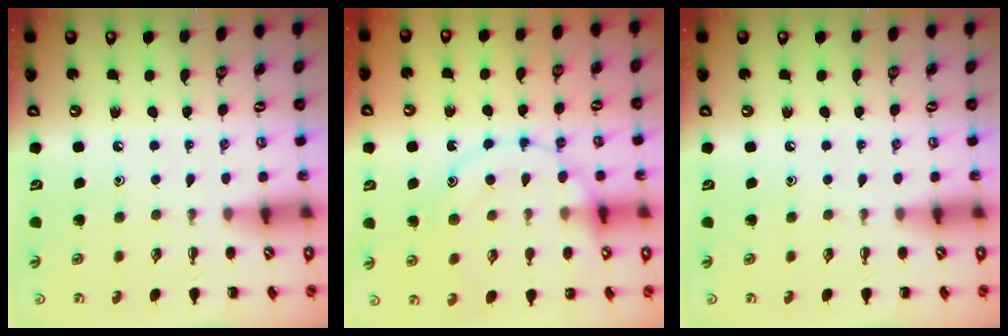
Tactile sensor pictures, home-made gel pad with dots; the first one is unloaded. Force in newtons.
{"total": 14.3, "press": 14.3, "slide": 0.3}
{"total": 0.0}